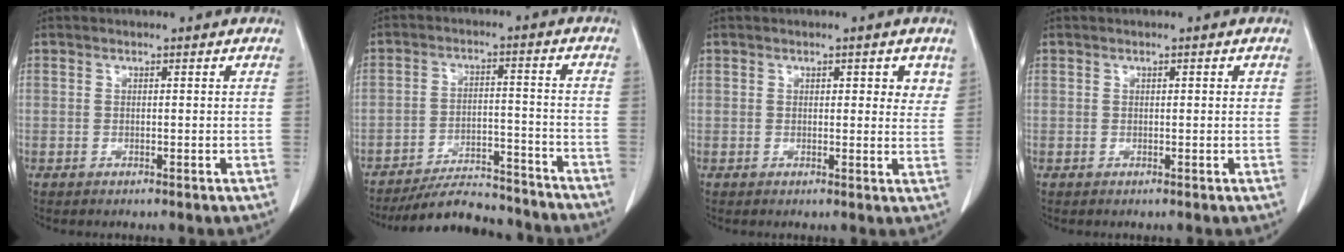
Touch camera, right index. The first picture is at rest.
{"total": 13.1, "force": [-12.4, 2.8, 3.1], "torque": [-0.037, 0.017, -0.180]}
{"total": 3.7, "force": [1.8, 1.7, 2.7], "torque": [-0.021, -0.003, 0.015]}
{"total": 0.7, "force": [0.2, 0.3, 0.6], "torque": [-0.008, 0.002, 0.002]}